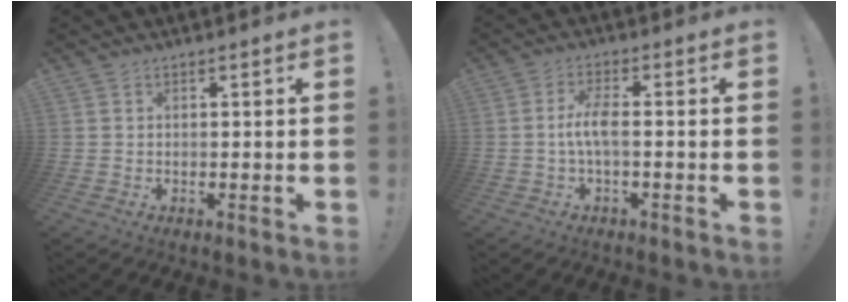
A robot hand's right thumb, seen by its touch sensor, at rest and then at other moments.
{"total": 5.9, "force": [-0.7, 1.4, 5.7], "torque": [-0.124, -0.004, -0.019]}